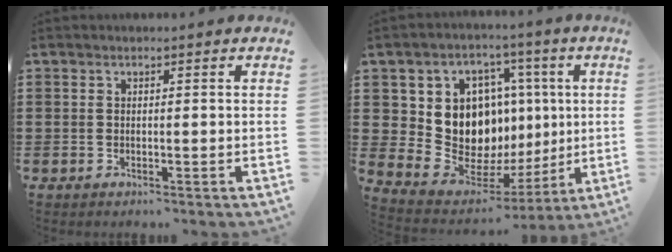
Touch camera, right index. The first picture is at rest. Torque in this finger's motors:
{"motor_torque": [2.14, 0.00, 1.05, 0.21]}